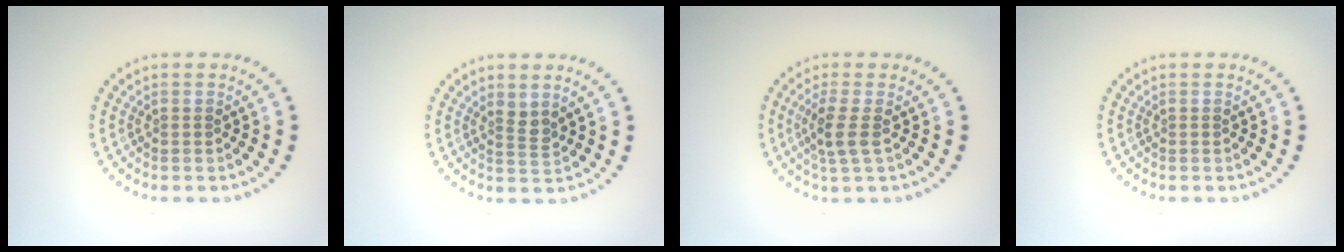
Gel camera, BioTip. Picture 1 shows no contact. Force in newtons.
{"total": 1.4, "press": 1.1, "slide": 1.0}
{"total": 2.4, "press": 2.1, "slide": 1.2}
{"total": 0.0}